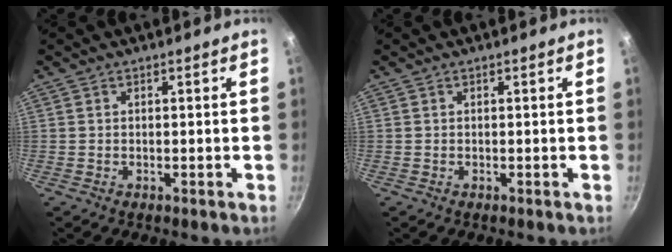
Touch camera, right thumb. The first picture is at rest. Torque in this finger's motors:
{"motor_torque": [-0.11, 0.10, 0.00, 0.00, 0.00]}